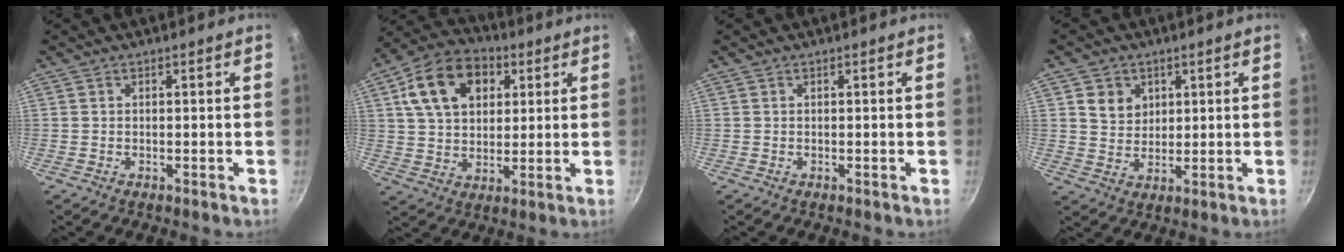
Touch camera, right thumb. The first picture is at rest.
{"total": 15.9, "force": [5.6, 11.1, 10.0], "torque": [-0.150, 0.007, 0.084]}
{"total": 0.0}
{"total": 5.7, "force": [2.0, 4.8, 2.2], "torque": [-0.013, -0.006, 0.039]}